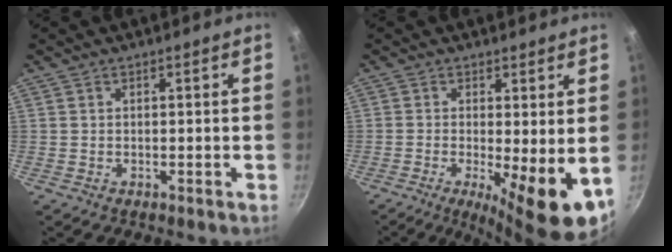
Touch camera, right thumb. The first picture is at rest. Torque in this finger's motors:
{"motor_torque": [0.09, 1.13, 1.54, -0.56, 0.10]}